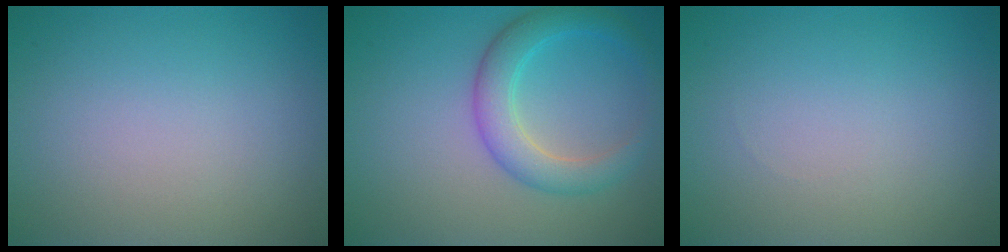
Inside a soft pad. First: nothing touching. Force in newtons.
{"total": 3.9, "press": 3.9, "slide": 0.2}
{"total": 0.0}